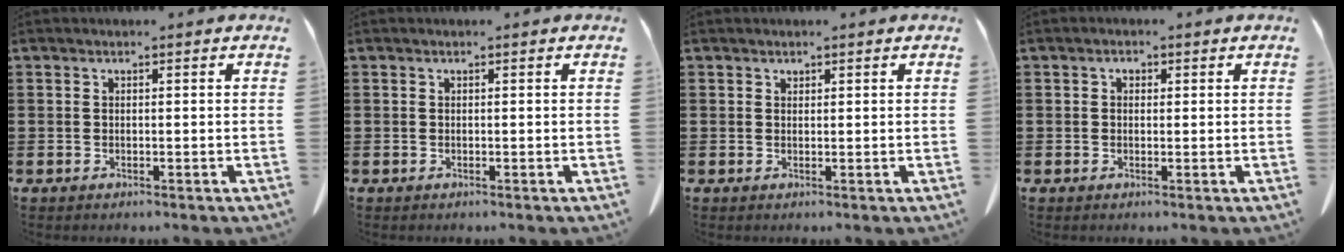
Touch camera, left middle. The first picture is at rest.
{"total": 0.0}
{"total": 0.7, "force": [0.7, 0.2, 0.0], "torque": [-0.003, -0.002, 0.015]}
{"total": 0.9, "force": [0.3, 0.7, 0.6], "torque": [-0.014, 0.005, 0.005]}